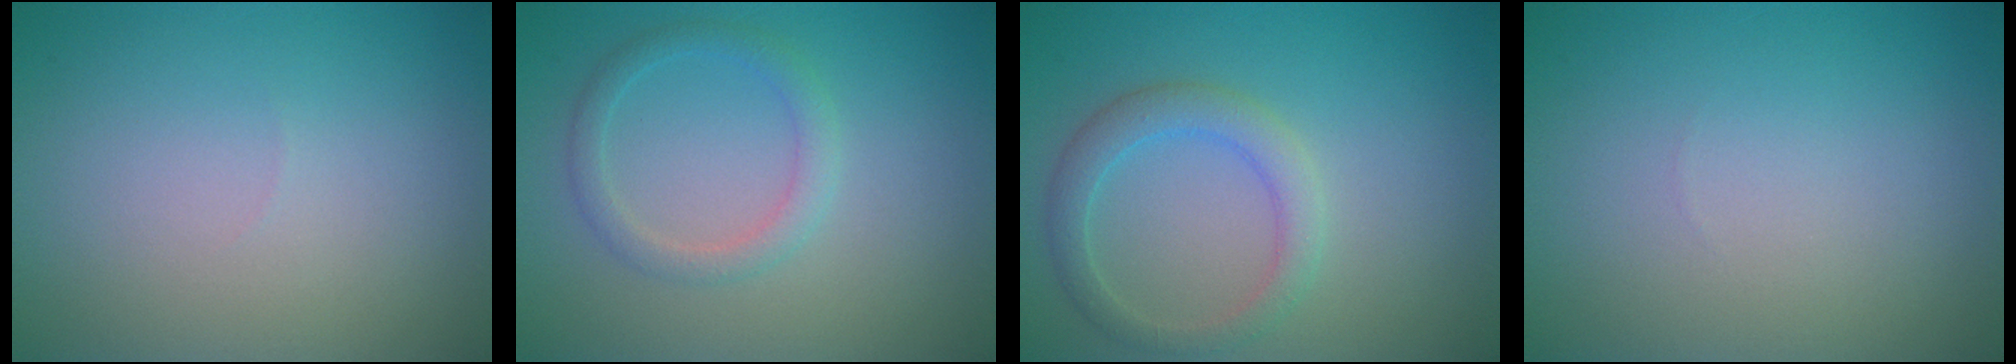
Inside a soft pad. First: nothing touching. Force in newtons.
{"total": 2.0, "press": 2.0, "slide": 0.0}
{"total": 2.8, "press": 2.8, "slide": 0.1}
{"total": 0.0}